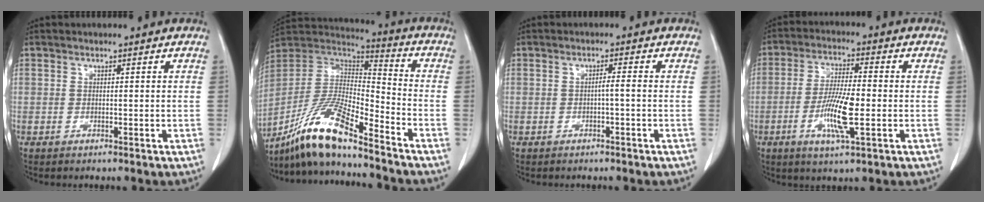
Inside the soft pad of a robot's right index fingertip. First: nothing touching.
{"total": 15.2, "force": [-11.6, 1.5, 9.8], "torque": [-0.194, 0.000, -0.214]}
{"total": 1.4, "force": [-0.4, -0.1, 1.3], "torque": [-0.020, 0.002, -0.007]}
{"total": 9.0, "force": [-2.4, 1.1, 8.6], "torque": [-0.165, -0.007, -0.047]}